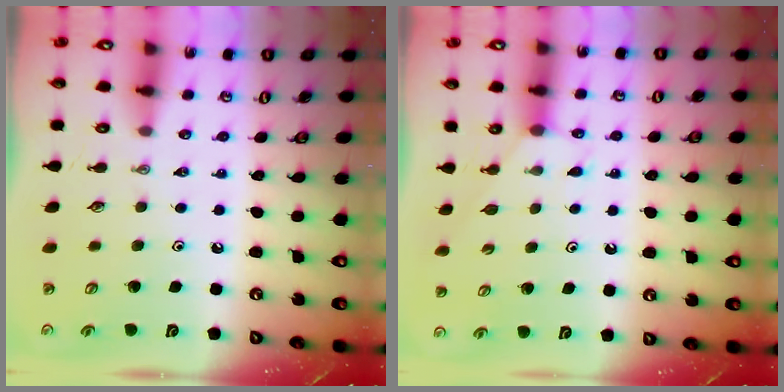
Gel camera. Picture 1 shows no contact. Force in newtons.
{"total": 3.8, "press": 3.8, "slide": 0.3}